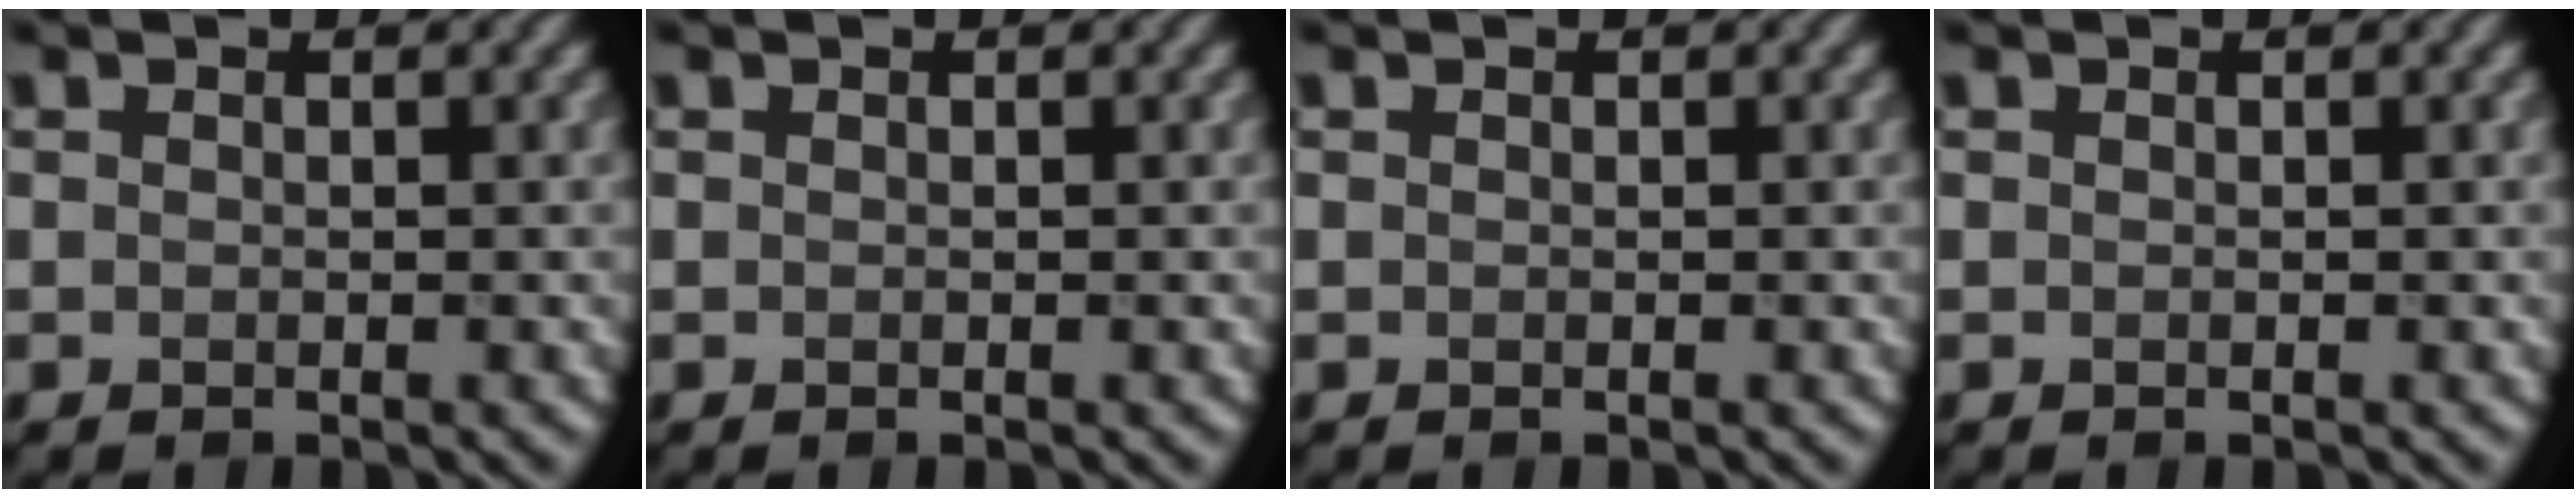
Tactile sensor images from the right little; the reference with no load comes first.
{"total": 0.0}
{"total": 0.0}
{"total": 0.0}